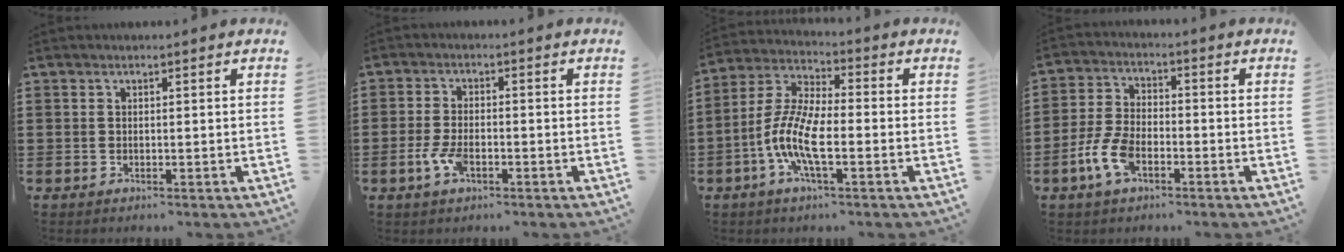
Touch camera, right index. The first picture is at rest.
{"total": 4.2, "force": [-1.8, 1.8, 3.4], "torque": [-0.079, -0.006, -0.035]}
{"total": 8.9, "force": [-2.9, 2.8, 8.0], "torque": [-0.202, -0.018, -0.065]}
{"total": 6.6, "force": [-2.9, 3.2, 5.0], "torque": [-0.133, -0.008, -0.063]}